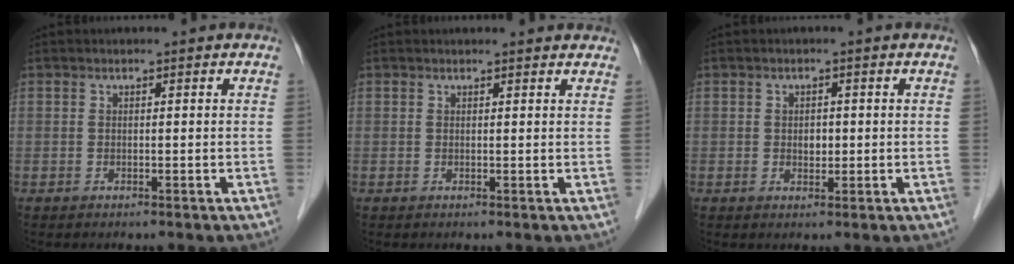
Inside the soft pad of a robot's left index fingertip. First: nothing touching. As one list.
[{"total": 4.0, "force": [3.8, 0.7, 0.7], "torque": [-0.011, 0.009, 0.032]}, {"total": 1.7, "force": [0.0, 1.2, 1.2], "torque": [-0.018, 0.001, 0.002]}]